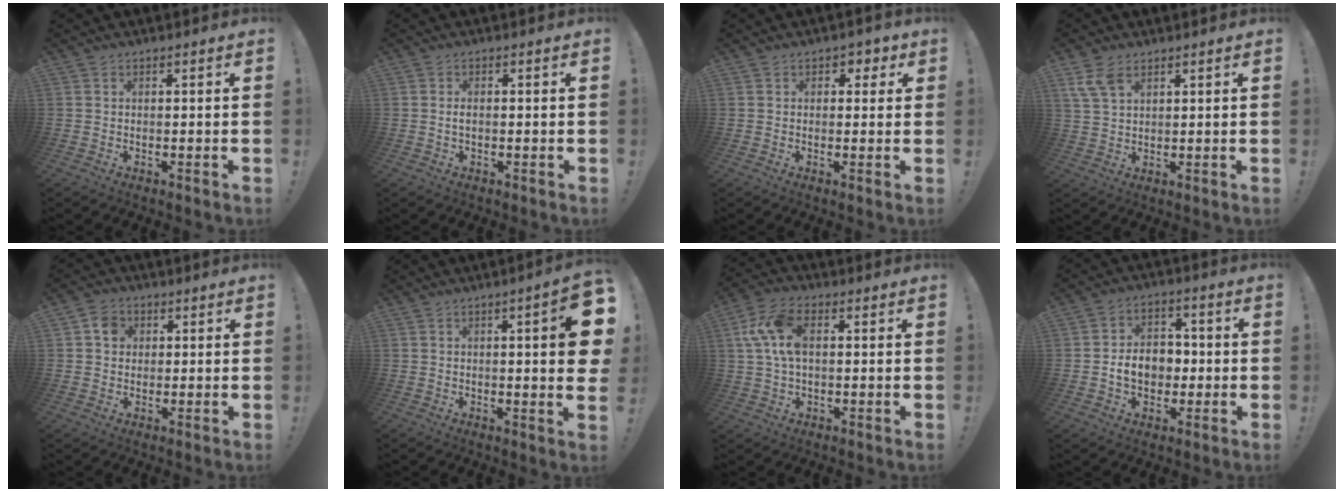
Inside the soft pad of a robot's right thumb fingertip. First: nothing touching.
{"total": 1.2, "force": [-0.3, 0.6, 1.0], "torque": [-0.025, 0.005, -0.004]}
{"total": 3.0, "force": [1.0, 2.6, 1.2], "torque": [-0.001, -0.003, 0.012]}
{"total": 6.7, "force": [4.0, 3.7, 3.9], "torque": [-0.082, -0.006, 0.081]}
{"total": 4.7, "force": [1.2, 4.2, 1.9], "torque": [-0.021, 0.004, 0.020]}
{"total": 9.1, "force": [1.4, 0.8, 9.0], "torque": [-0.114, -0.010, 0.019]}
{"total": 12.2, "force": [2.7, 7.5, 9.2], "torque": [-0.195, 0.011, 0.054]}
{"total": 9.2, "force": [-1.1, 7.2, 5.7], "torque": [-0.082, 0.012, -0.016]}